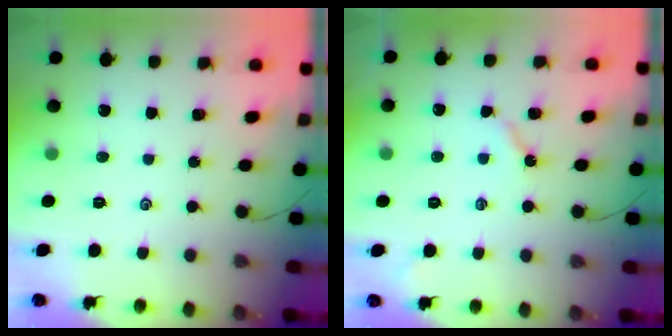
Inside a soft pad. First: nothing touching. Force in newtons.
{"total": 3.8, "press": 3.7, "slide": 0.9}